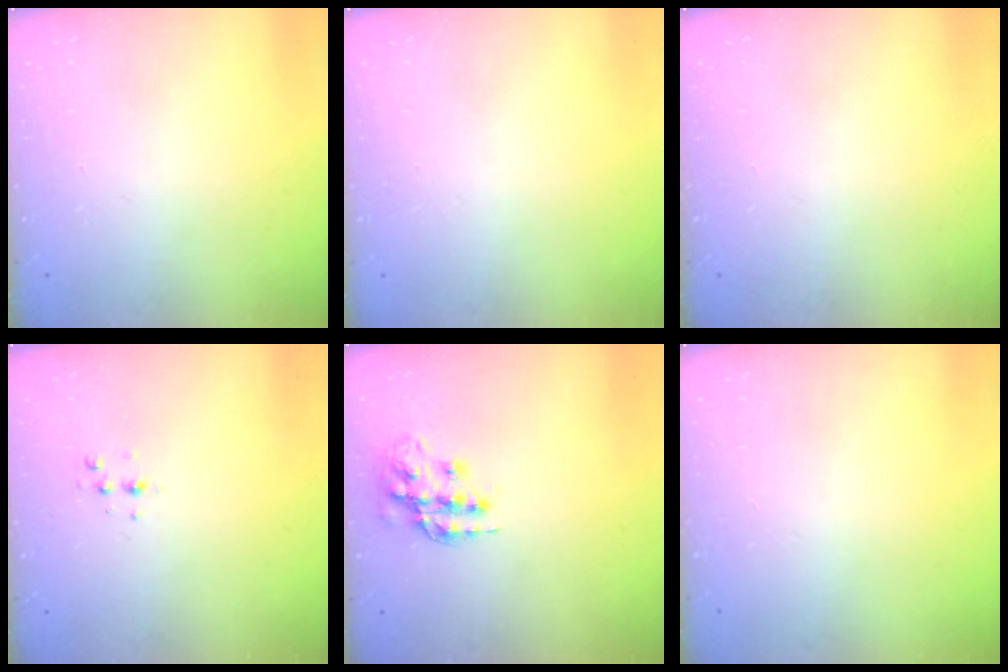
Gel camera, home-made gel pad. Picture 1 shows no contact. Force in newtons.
{"total": 0.0}
{"total": 0.0}
{"total": 3.7, "press": 3.2, "slide": 1.7}
{"total": 14.2, "press": 14.2, "slide": 0.9}
{"total": 0.0}